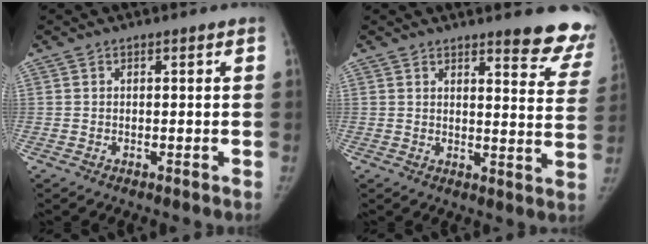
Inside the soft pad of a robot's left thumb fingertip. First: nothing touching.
{"total": 12.4, "force": [10.2, 2.9, 6.4], "torque": [-0.031, -0.068, 0.102]}